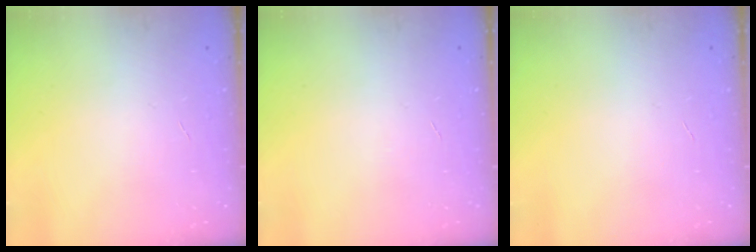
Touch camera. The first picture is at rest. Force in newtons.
{"total": 0.0}
{"total": 0.0}